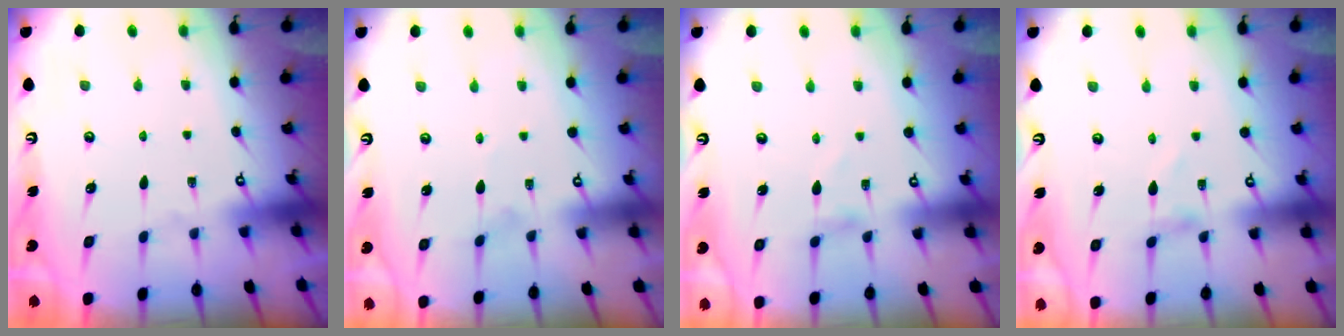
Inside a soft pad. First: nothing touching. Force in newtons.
{"total": 0.0}
{"total": 0.6, "press": 0.6, "slide": 0.1}
{"total": 1.3, "press": 1.3, "slide": 0.0}